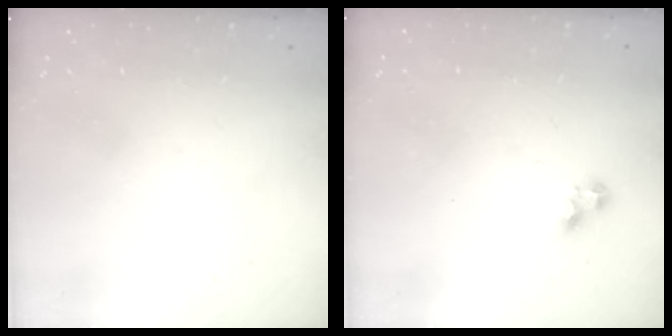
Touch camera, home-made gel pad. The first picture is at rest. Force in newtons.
{"total": 2.8, "press": 2.8, "slide": 0.3}